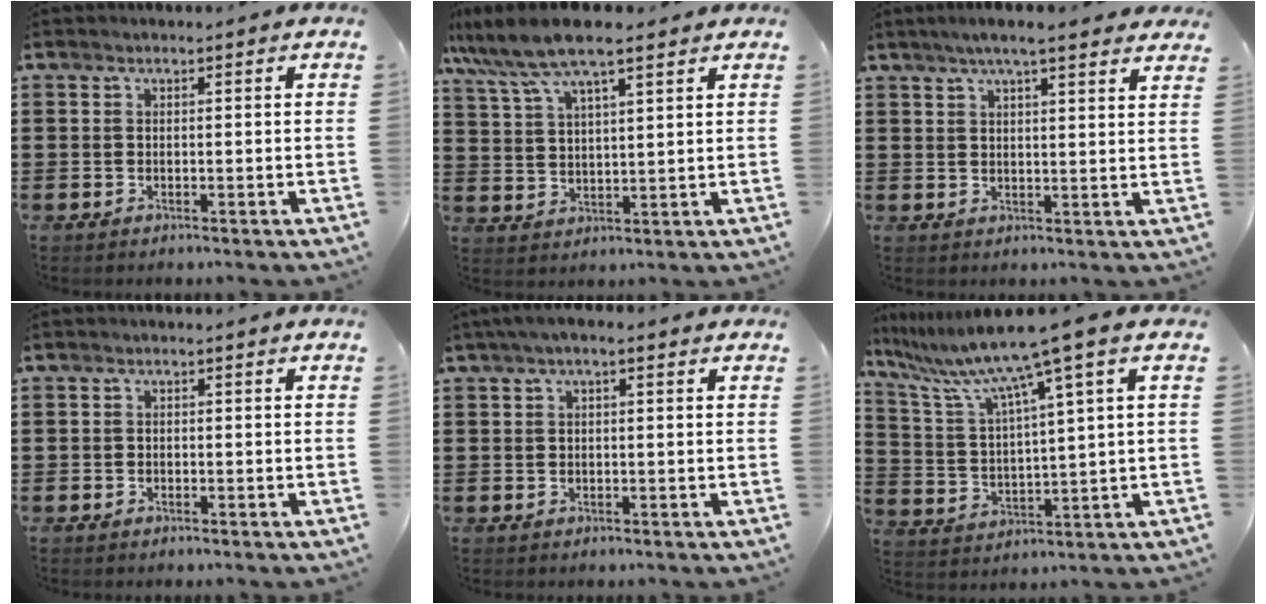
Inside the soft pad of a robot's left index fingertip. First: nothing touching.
{"total": 8.4, "force": [6.5, 1.6, 5.1], "torque": [-0.117, -0.010, 0.116]}
{"total": 5.1, "force": [4.2, 0.1, 2.9], "torque": [-0.067, -0.004, 0.073]}
{"total": 0.8, "force": [-0.6, 0.4, 0.1], "torque": [-0.004, 0.003, -0.015]}
{"total": 1.7, "force": [0.3, 0.3, 1.6], "torque": [-0.030, 0.001, 0.005]}
{"total": 10.4, "force": [7.4, -0.9, 7.2], "torque": [-0.168, -0.044, 0.117]}